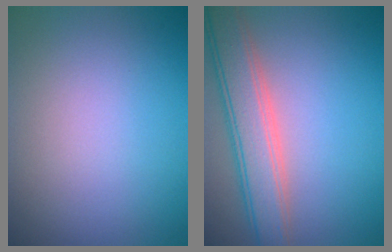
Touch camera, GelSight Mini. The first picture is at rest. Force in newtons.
{"total": 5.3, "press": 5.3, "slide": 0.3}